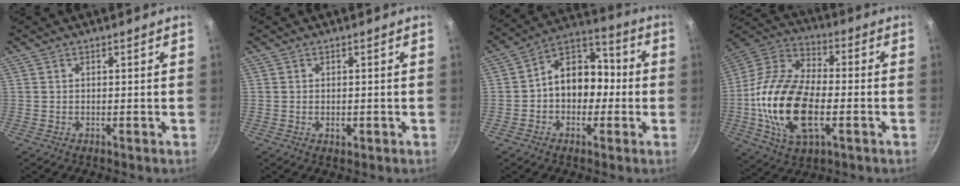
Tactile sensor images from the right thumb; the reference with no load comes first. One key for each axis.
{"total": 1.4, "fx": -0.3, "fy": 1.0, "fz": 1.0, "tx": -0.014, "ty": -0.001, "tz": -0.004}
{"total": 12.2, "fx": -0.9, "fy": 9.3, "fz": 7.9, "tx": -0.063, "ty": 0.050, "tz": -0.033}
{"total": 21.5, "fx": -3.9, "fy": 11.4, "fz": 17.8, "tx": -0.341, "ty": 0.026, "tz": -0.082}